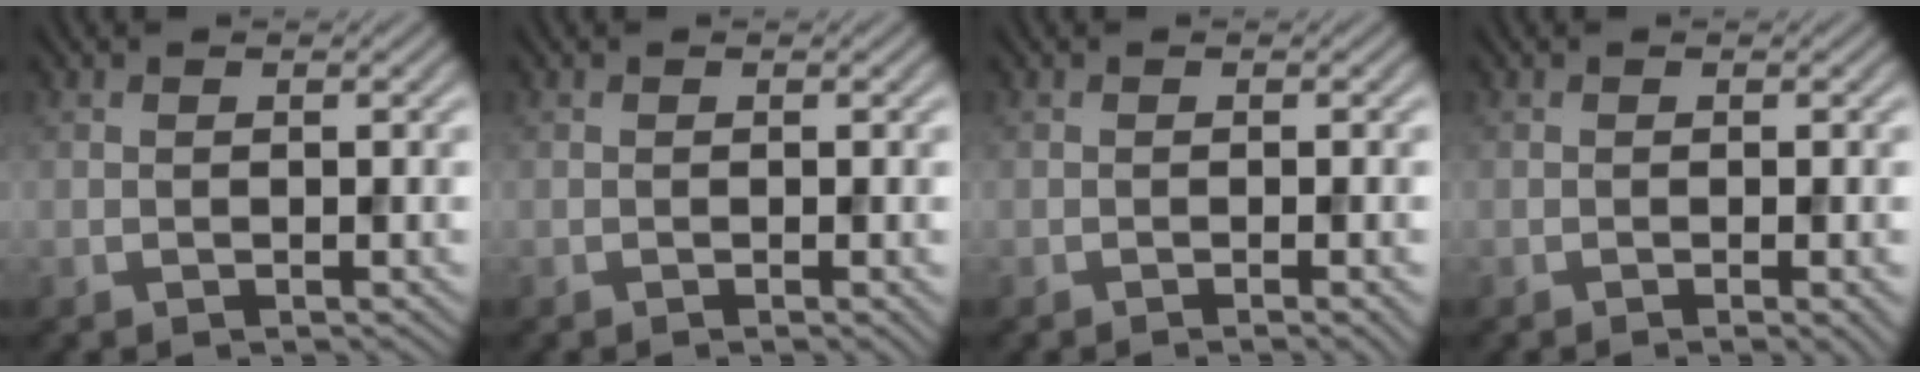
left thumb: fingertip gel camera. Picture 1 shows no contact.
{"total": 0.0}
{"total": 1.1, "force": [-0.4, 0.2, 0.9], "torque": [-0.010, 0.003, -0.007]}
{"total": 1.0, "force": [-0.3, 0.2, 0.9], "torque": [-0.011, 0.001, -0.005]}